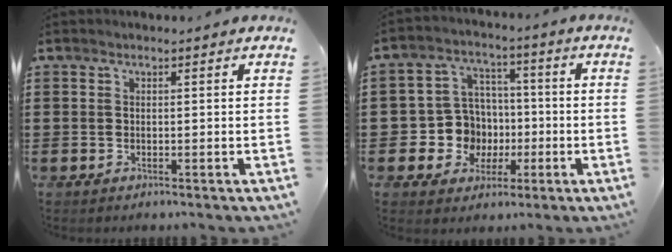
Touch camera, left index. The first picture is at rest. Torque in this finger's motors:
{"motor_torque": [0.80, 0.06, 0.42, 0.05]}